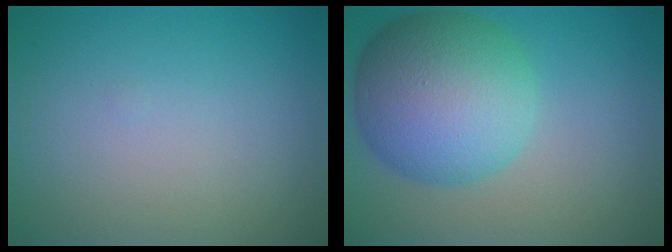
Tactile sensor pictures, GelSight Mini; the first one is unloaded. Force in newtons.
{"total": 10.0, "press": 10.0, "slide": 0.1}